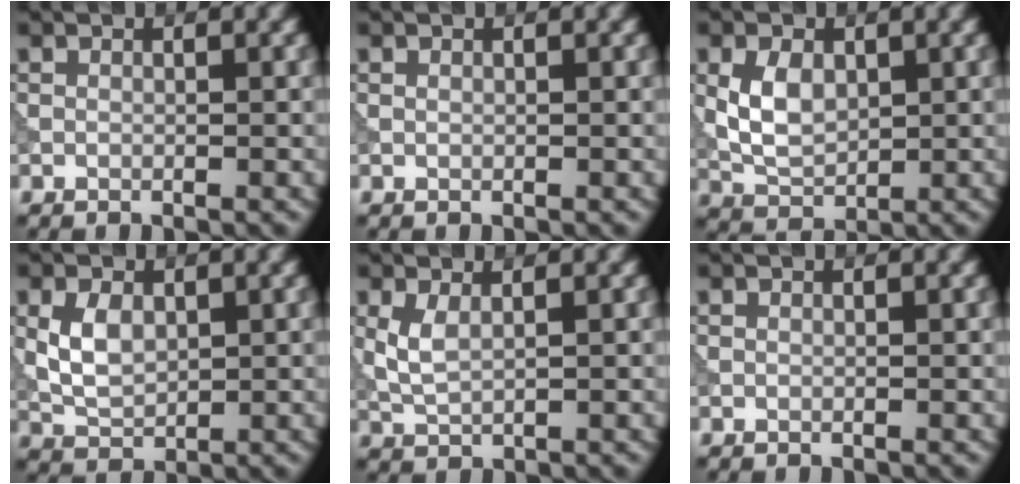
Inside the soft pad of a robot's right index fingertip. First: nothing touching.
{"total": 0.0}
{"total": 4.2, "force": [0.6, 2.7, 3.1], "torque": [-0.068, 0.000, 0.013]}
{"total": 3.7, "force": [0.6, 2.4, 2.7], "torque": [-0.061, 0.000, 0.013]}
{"total": 2.4, "force": [0.7, 1.1, 2.0], "torque": [-0.050, 0.001, 0.018]}
{"total": 0.0}